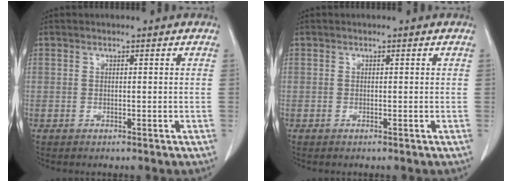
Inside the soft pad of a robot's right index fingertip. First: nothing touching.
{"total": 0.0}